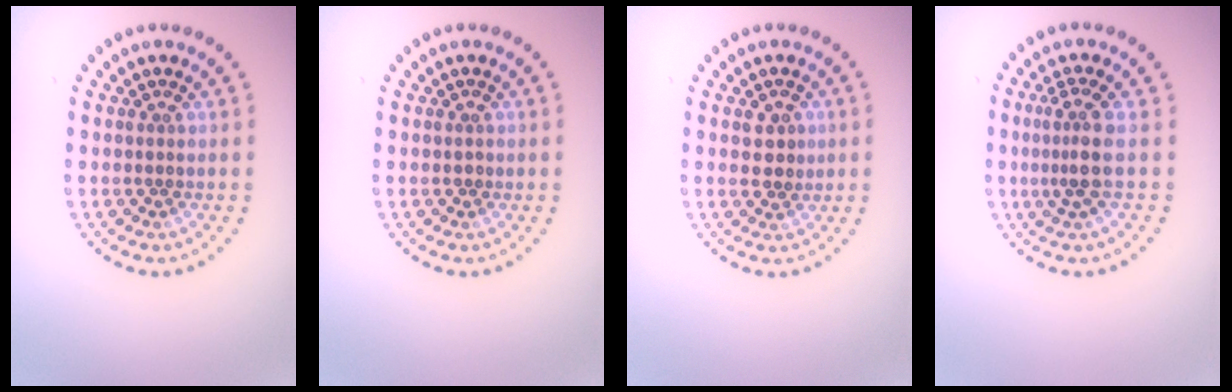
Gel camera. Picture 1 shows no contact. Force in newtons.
{"total": 0.7, "press": 0.7, "slide": 0.1}
{"total": 2.2, "press": 2.2, "slide": 0.3}
{"total": 2.7, "press": 1.9, "slide": 1.9}